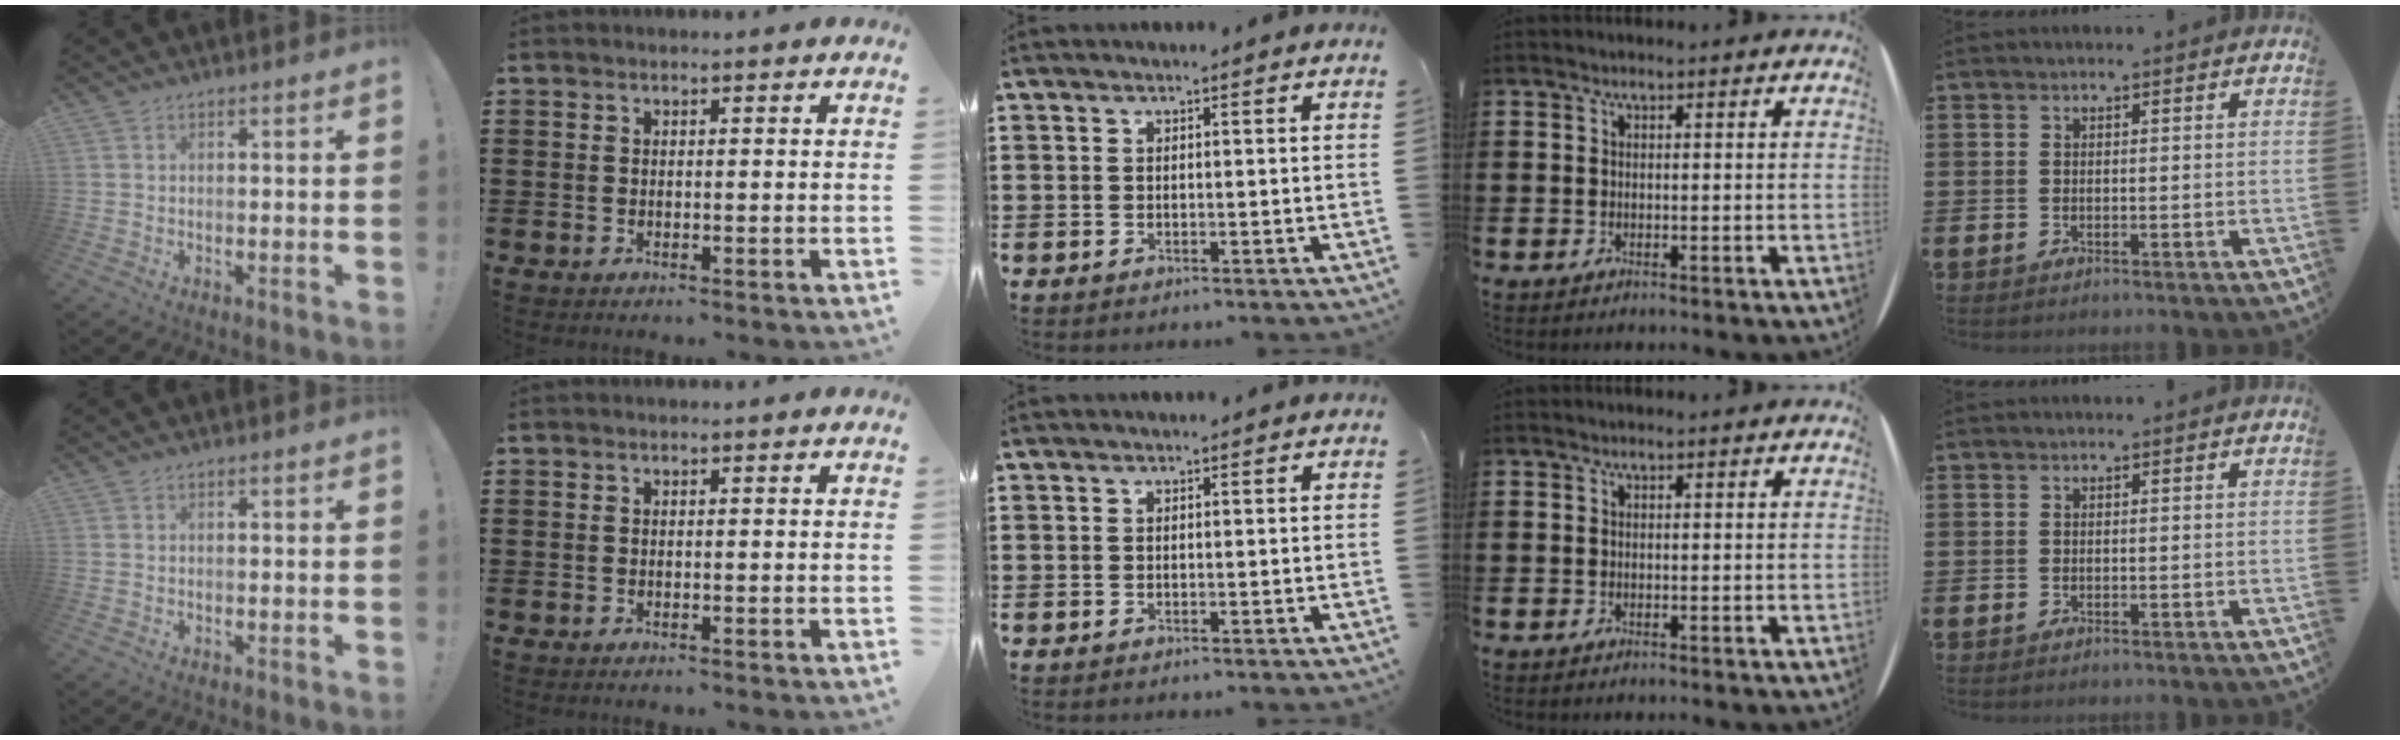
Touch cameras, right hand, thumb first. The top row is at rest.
{}